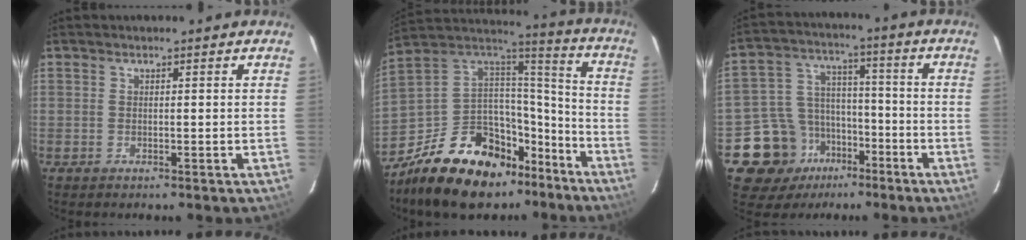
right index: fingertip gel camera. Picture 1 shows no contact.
{"total": 24.7, "force": [-15.9, 13.5, 13.1], "torque": [-0.262, 0.033, -0.239]}
{"total": 13.0, "force": [-7.5, 9.8, 4.0], "torque": [-0.105, 0.038, -0.113]}